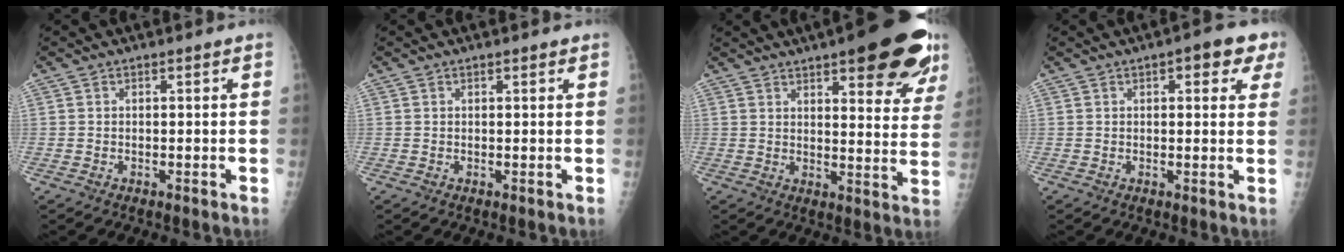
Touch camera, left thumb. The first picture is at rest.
{"total": 1.0, "force": [0.7, 0.3, 0.7], "torque": [-0.009, -0.001, 0.009]}
{"total": 21.7, "force": [13.3, 6.5, 15.9], "torque": [-0.171, -0.041, 0.163]}
{"total": 6.6, "force": [3.2, 2.5, 5.2], "torque": [-0.037, -0.003, 0.030]}